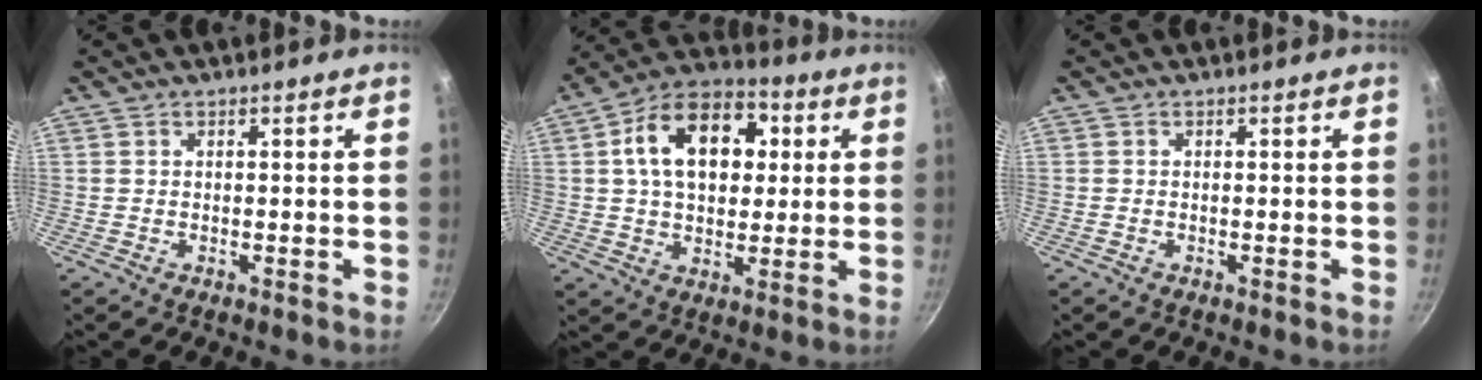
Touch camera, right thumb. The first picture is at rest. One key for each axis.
{"total": 17.3, "fx": 3.9, "fy": 11.7, "fz": 12.2, "tx": -0.164, "ty": 0.019, "tz": 0.047}
{"total": 0.0}